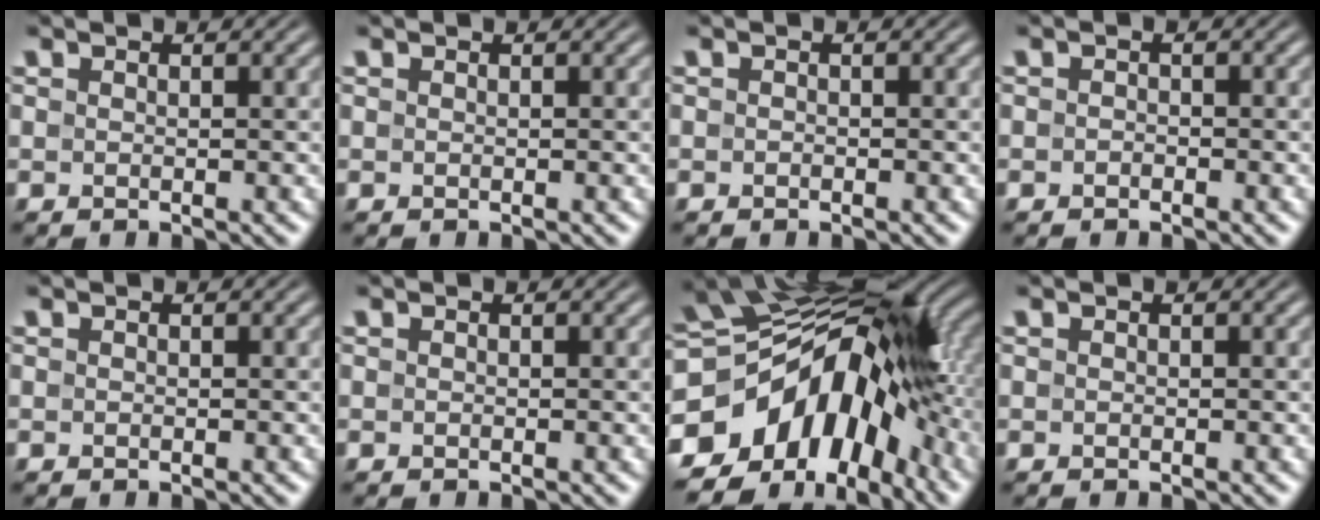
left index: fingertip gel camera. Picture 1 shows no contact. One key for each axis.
{"total": 0.0}
{"total": 0.0}
{"total": 0.6, "fx": -0.4, "fy": 0.4, "fz": 0.3, "tx": -0.004, "ty": -0.001, "tz": -0.007}
{"total": 0.0}
{"total": 0.0}
{"total": 15.3, "fx": -4.8, "fy": 9.6, "fz": 10.9, "tx": -0.171, "ty": 0.009, "tz": -0.098}
{"total": 0.0}